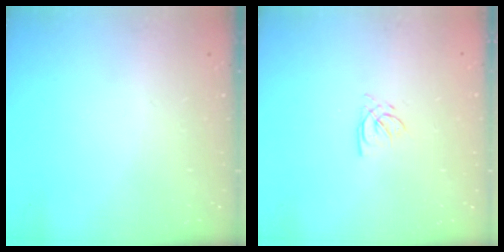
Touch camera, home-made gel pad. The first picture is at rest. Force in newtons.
{"total": 2.2, "press": 2.2, "slide": 0.3}